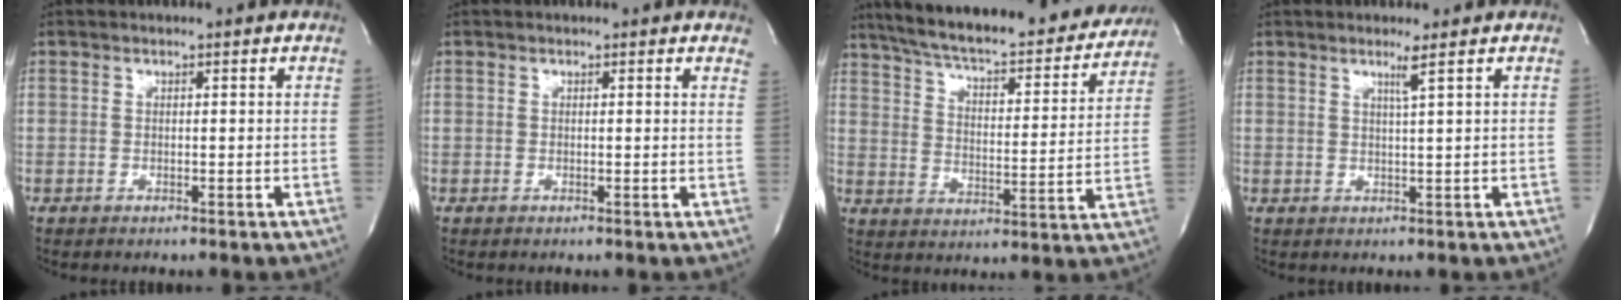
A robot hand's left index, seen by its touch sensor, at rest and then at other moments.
{"total": 2.8, "force": [2.6, 0.7, 0.7], "torque": [-0.005, -0.008, 0.005]}
{"total": 27.0, "force": [23.9, 5.4, 11.3], "torque": [-0.188, -0.026, 0.315]}
{"total": 2.0, "force": [1.1, -0.9, 1.4], "torque": [-0.037, -0.011, 0.025]}